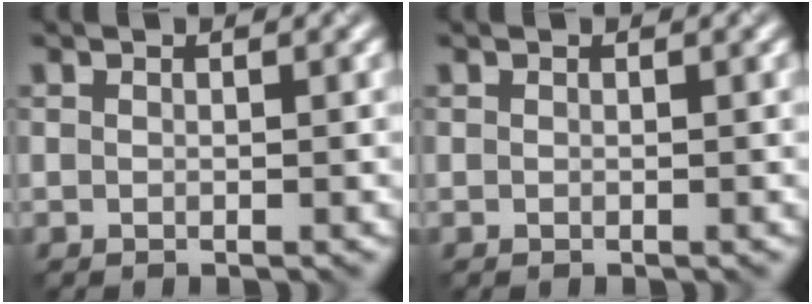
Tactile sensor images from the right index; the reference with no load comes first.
{"total": 0.0}